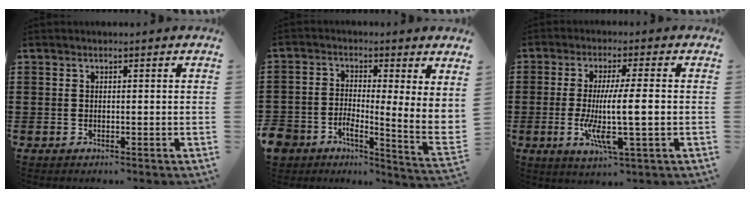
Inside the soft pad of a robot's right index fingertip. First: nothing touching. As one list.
[{"total": 4.1, "force": [-0.6, 2.9, 2.9], "torque": [-0.056, -0.010, -0.008]}, {"total": 9.5, "force": [-1.2, 1.1, 9.4], "torque": [-0.179, -0.015, -0.025]}]